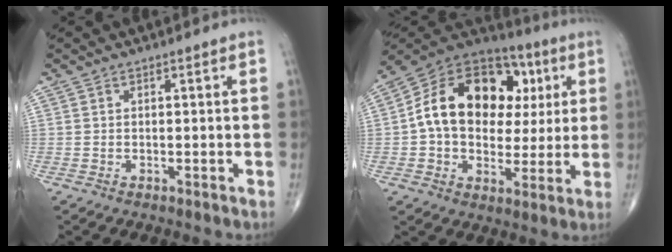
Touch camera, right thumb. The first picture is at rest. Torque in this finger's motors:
{"motor_torque": [2.09, 2.92, 1.70, 0.18, 0.54]}